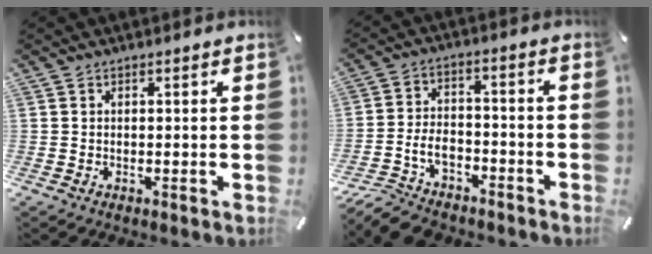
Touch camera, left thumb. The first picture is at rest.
{"total": 10.0, "force": [-6.7, 5.9, 4.6], "torque": [-0.092, 0.035, -0.126]}